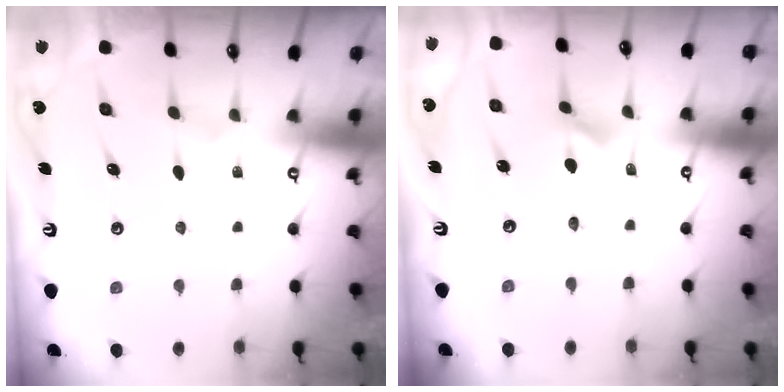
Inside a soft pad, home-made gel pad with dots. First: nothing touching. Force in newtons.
{"total": 2.7, "press": 2.7, "slide": 0.4}